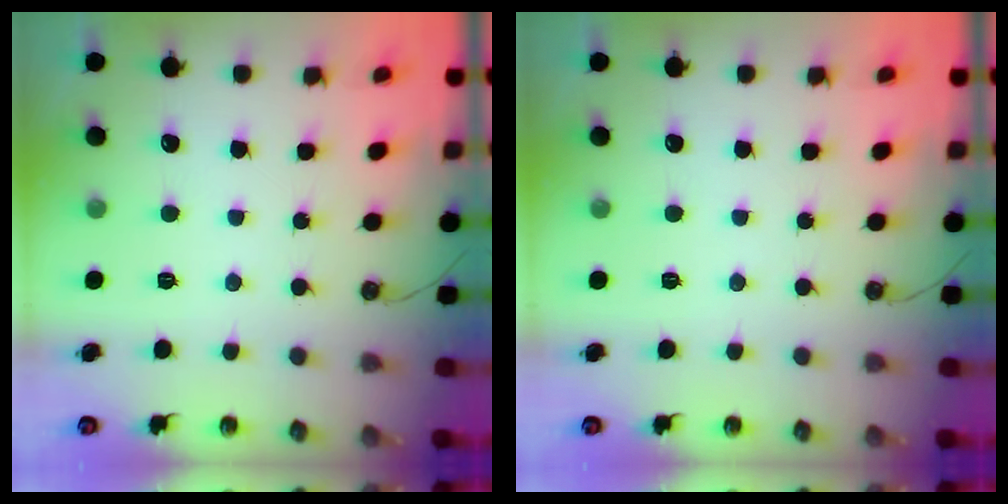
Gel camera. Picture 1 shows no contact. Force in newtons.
{"total": 0.0}